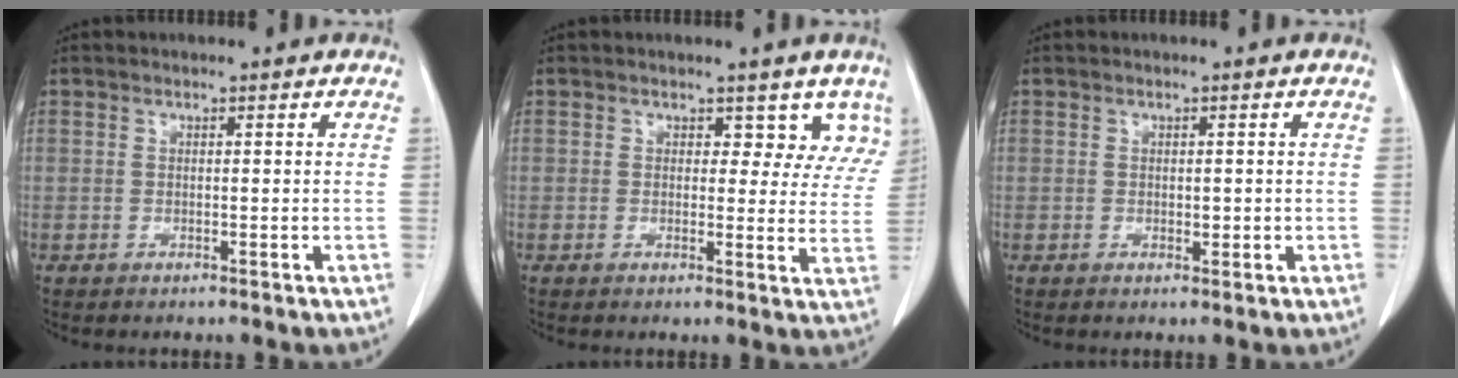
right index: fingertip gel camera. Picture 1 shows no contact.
{"total": 5.4, "force": [4.0, 3.3, 1.8], "torque": [0.009, -0.006, 0.029]}
{"total": 1.0, "force": [0.0, 0.7, 0.8], "torque": [-0.009, 0.000, 0.002]}